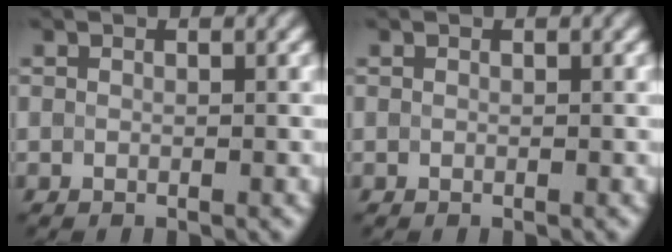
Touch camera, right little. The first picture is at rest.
{"total": 0.0}